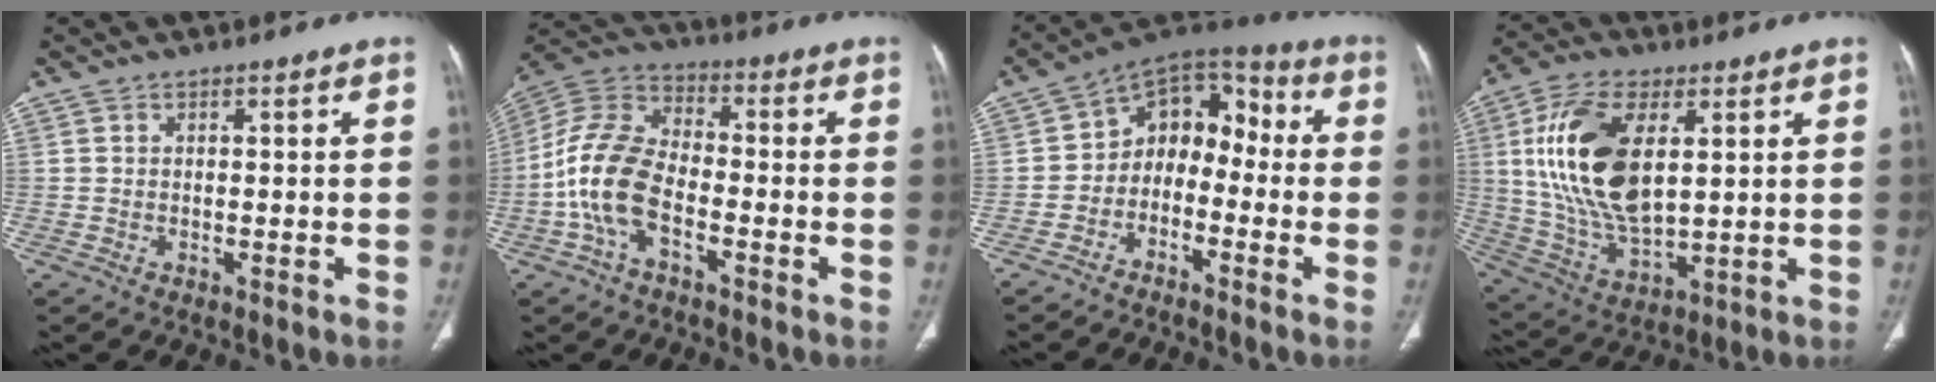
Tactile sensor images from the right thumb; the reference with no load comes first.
{"total": 13.2, "force": [-4.0, 7.3, 10.3], "torque": [-0.216, 0.035, -0.085]}
{"total": 10.9, "force": [-3.0, 8.1, 6.6], "torque": [-0.063, 0.070, -0.070]}
{"total": 19.2, "force": [4.4, 9.6, 16.0], "torque": [-0.312, -0.015, 0.089]}